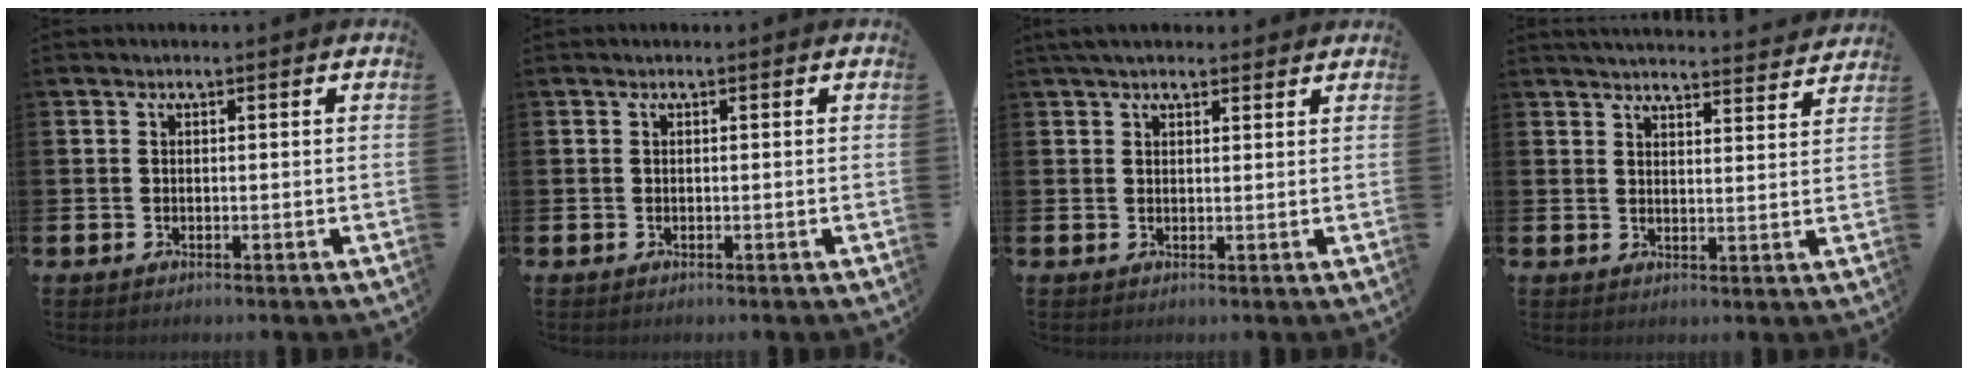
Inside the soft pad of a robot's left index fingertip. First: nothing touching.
{"total": 0.0}
{"total": 3.0, "force": [2.6, 1.0, 1.1], "torque": [-0.018, -0.004, 0.045]}
{"total": 4.4, "force": [4.4, 0.1, 0.4], "torque": [-0.008, -0.035, 0.076]}